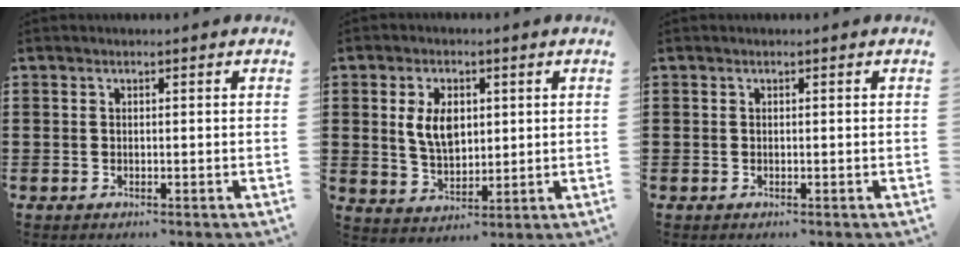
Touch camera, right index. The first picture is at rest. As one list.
[{"total": 6.4, "force": [1.4, 3.9, 4.9], "torque": [-0.106, 0.008, 0.020]}, {"total": 0.0}]